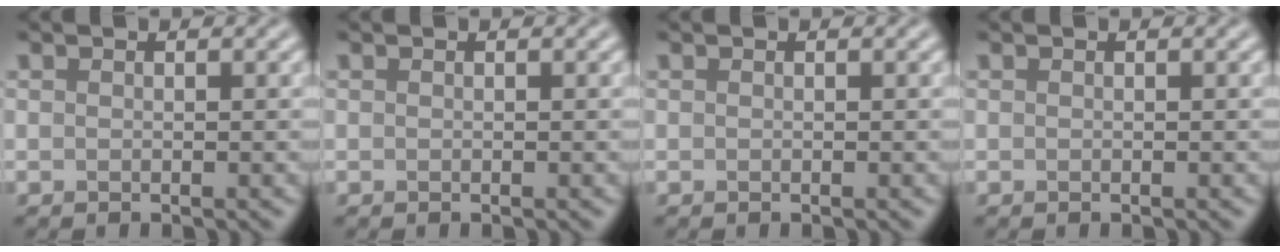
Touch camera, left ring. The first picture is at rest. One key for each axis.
{"total": 0.0}
{"total": 0.0}
{"total": 0.0}